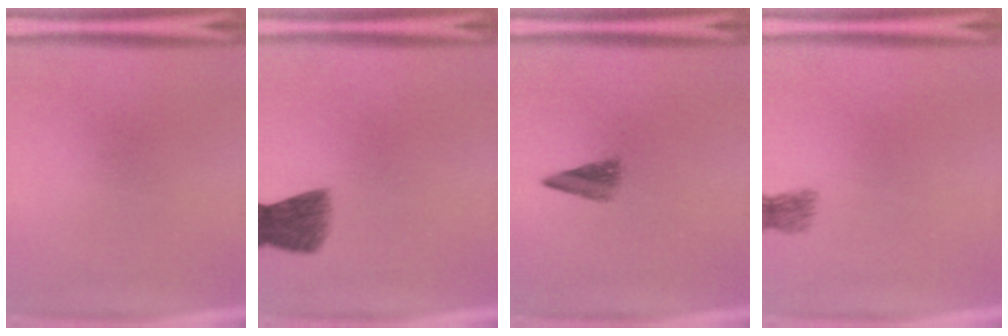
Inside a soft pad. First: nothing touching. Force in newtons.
{"total": 5.9}
{"total": 2.9}
{"total": 2.1}